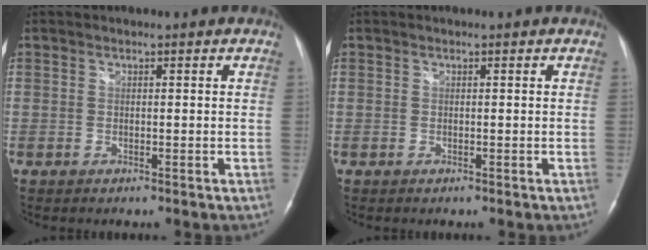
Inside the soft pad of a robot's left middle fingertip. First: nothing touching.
{"total": 0.0}